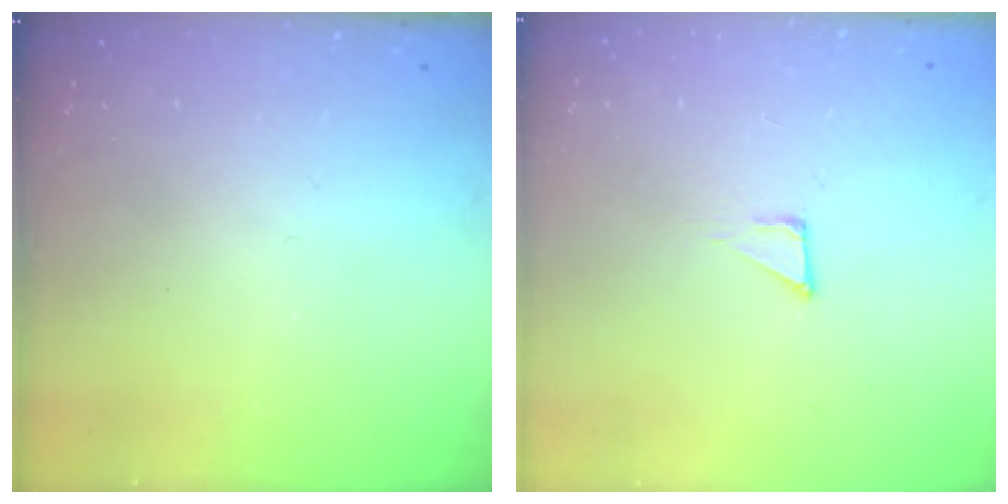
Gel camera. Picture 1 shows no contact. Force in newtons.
{"total": 2.7, "press": 2.7, "slide": 0.3}